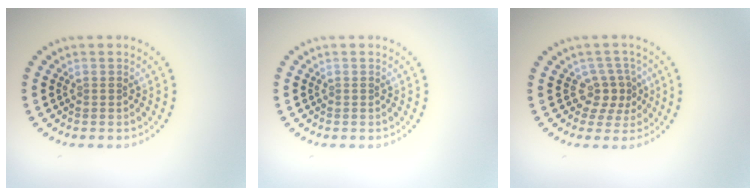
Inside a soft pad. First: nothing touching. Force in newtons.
{"total": 0.0}
{"total": 2.5, "press": 1.9, "slide": 1.7}